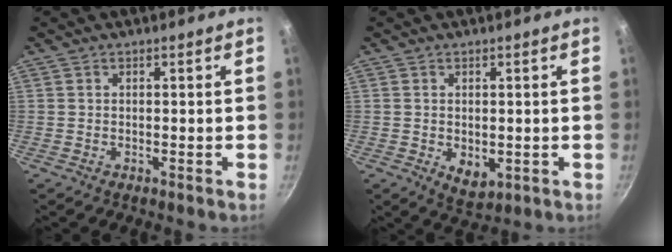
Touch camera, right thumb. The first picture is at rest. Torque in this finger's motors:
{"motor_torque": [-0.24, 0.28, -0.12, 0.07, 0.01]}